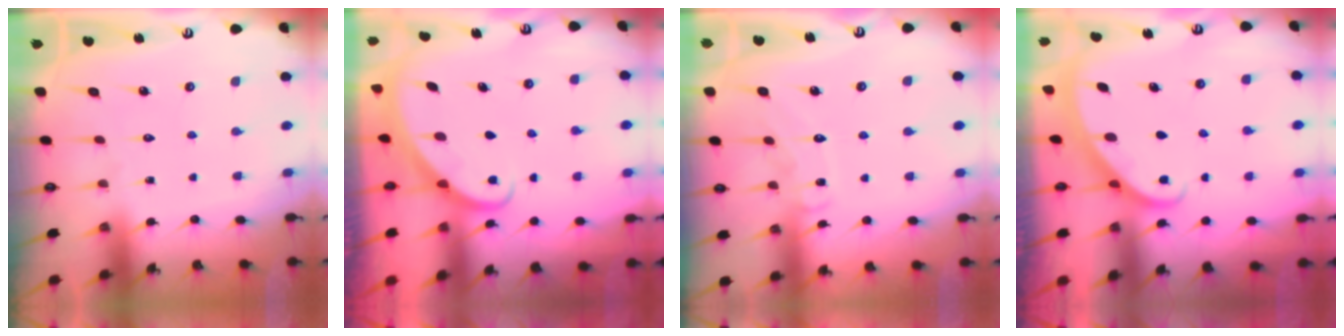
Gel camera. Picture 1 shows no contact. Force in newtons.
{"total": 2.2, "press": 2.2, "slide": 0.1}
{"total": 8.5, "press": 8.5, "slide": 0.6}
{"total": 1.7, "press": 1.7, "slide": 0.1}